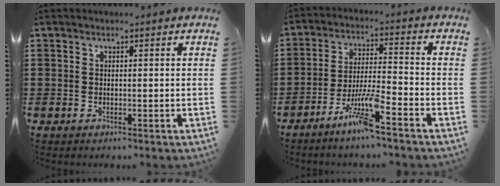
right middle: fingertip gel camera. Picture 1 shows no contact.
{"total": 7.7, "force": [-5.4, 0.4, 5.5], "torque": [-0.121, -0.011, -0.106]}